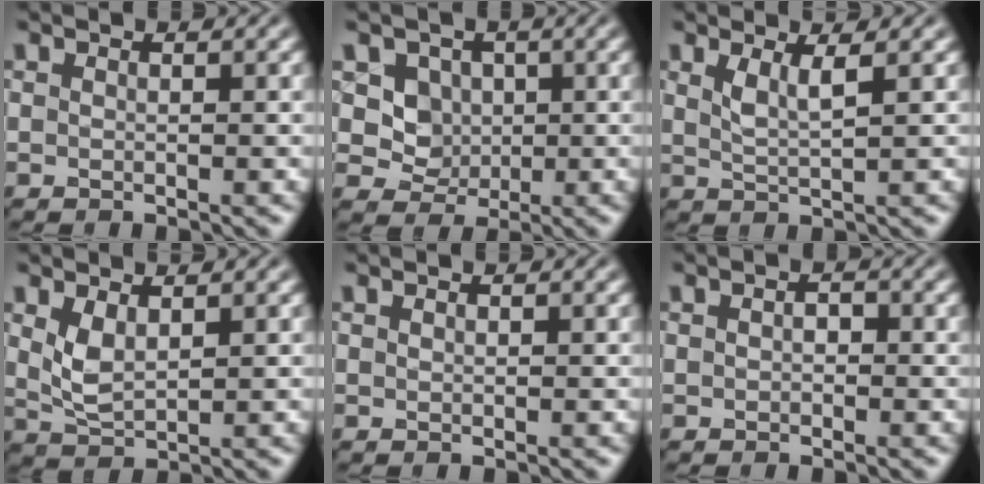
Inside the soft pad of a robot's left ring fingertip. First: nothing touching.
{"total": 4.8, "force": [1.4, 4.1, 2.0], "torque": [-0.036, -0.004, 0.027]}
{"total": 2.2, "force": [1.0, 0.5, 1.8], "torque": [-0.031, -0.005, 0.018]}
{"total": 2.4, "force": [1.0, 1.1, 1.9], "torque": [-0.048, -0.005, 0.026]}
{"total": 0.0}
{"total": 0.9, "force": [-0.1, 0.6, 0.6], "torque": [-0.009, -0.002, -0.003]}